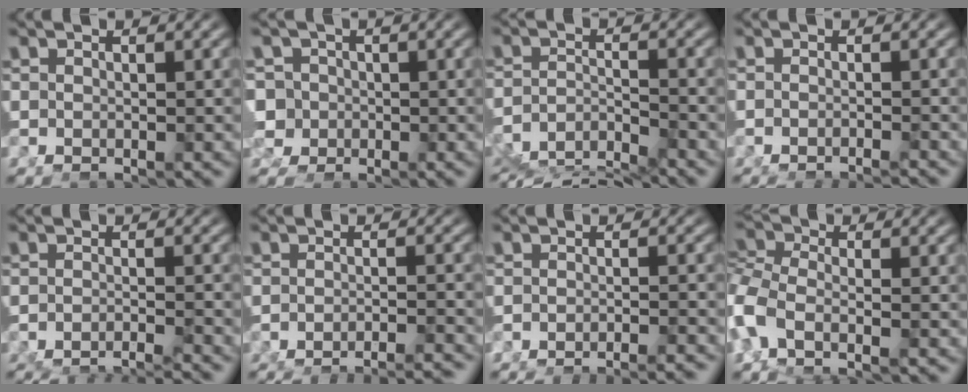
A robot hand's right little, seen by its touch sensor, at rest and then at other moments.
{"total": 5.9, "force": [-1.2, 5.4, 2.0], "torque": [-0.048, -0.026, -0.015]}
{"total": 7.2, "force": [-4.6, 3.9, 3.9], "torque": [-0.065, -0.043, -0.059]}
{"total": 3.3, "force": [-3.2, 0.4, 0.7], "torque": [-0.001, -0.005, -0.048]}
{"total": 9.0, "force": [-8.0, 3.3, 2.2], "torque": [-0.026, -0.023, -0.120]}
{"total": 9.1, "force": [-8.7, 2.0, 1.9], "torque": [-0.011, -0.017, -0.130]}
{"total": 6.1, "force": [-6.0, 0.8, 1.2], "torque": [0.005, -0.006, -0.092]}
{"total": 4.3, "force": [-0.8, 2.9, 3.1], "torque": [-0.094, -0.017, -0.009]}